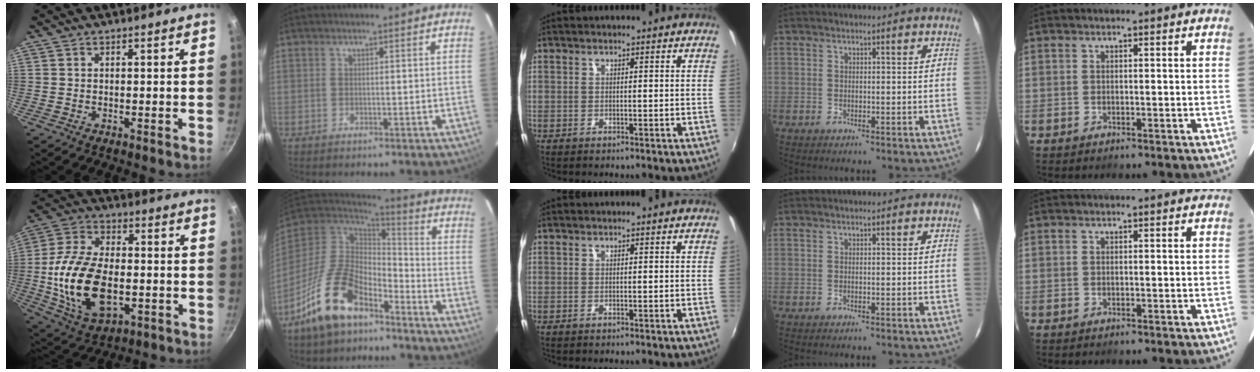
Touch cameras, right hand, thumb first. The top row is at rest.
{"thumb": {"total": 19.6, "force": [-2.9, 11.4, 15.7], "torque": [-0.299, 0.014, -0.046]}, "index": {"total": 16.0, "force": [-10.0, 8.2, 9.3], "torque": [-0.194, 0.003, -0.177]}}